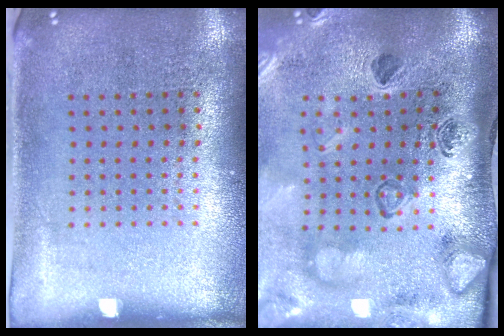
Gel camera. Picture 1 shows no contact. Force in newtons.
{"total": 2.8, "press": 2.3, "slide": 1.6}